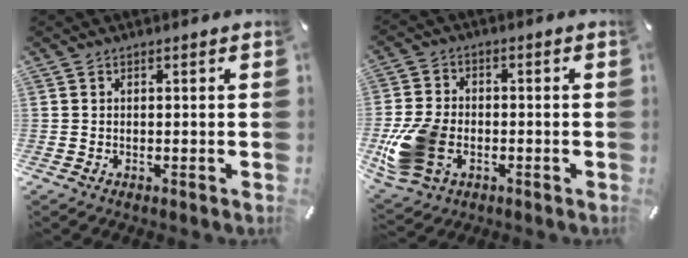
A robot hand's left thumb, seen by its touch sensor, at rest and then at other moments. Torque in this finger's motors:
{"motor_torque": [1.17, 2.28, 1.00, -0.01, 0.14]}